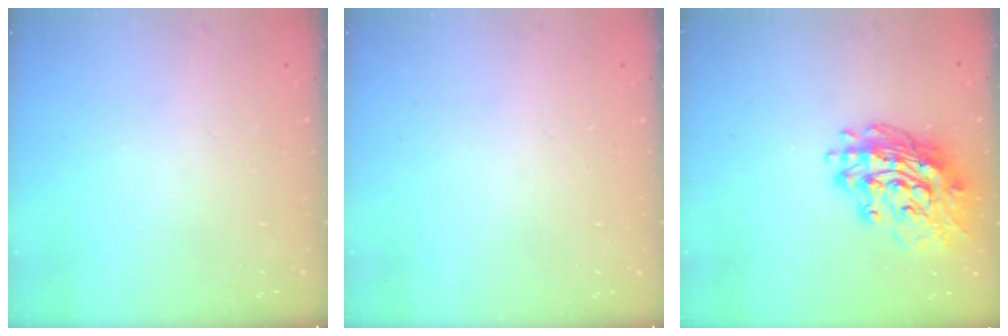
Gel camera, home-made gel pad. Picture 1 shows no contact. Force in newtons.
{"total": 0.0}
{"total": 18.5, "press": 18.4, "slide": 2.1}